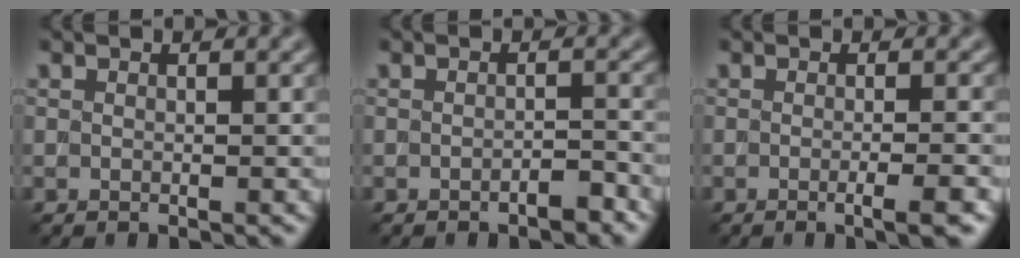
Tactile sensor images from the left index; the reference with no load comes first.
{"total": 1.4, "force": [-1.1, 0.2, 0.9], "torque": [-0.011, 0.006, -0.017]}
{"total": 3.5, "force": [-1.0, 0.9, 3.2], "torque": [-0.029, -0.002, -0.016]}